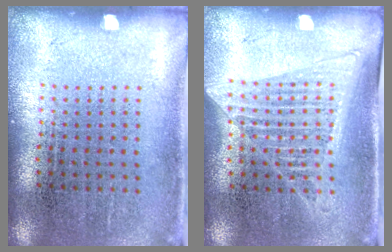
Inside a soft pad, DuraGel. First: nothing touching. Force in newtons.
{"total": 1.4, "press": 1.2, "slide": 0.6}